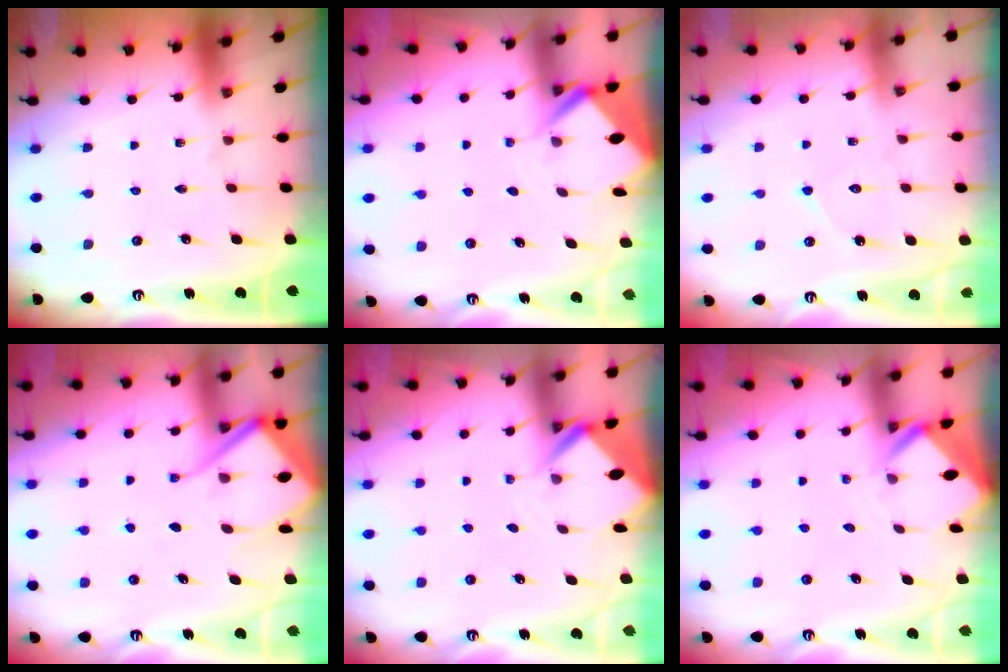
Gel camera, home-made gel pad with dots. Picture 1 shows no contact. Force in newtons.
{"total": 4.1, "press": 4.1, "slide": 0.4}
{"total": 6.5, "press": 6.5, "slide": 0.6}
{"total": 9.7, "press": 9.6, "slide": 1.0}
{"total": 3.1, "press": 3.1, "slide": 0.2}
{"total": 2.8, "press": 2.8, "slide": 0.2}